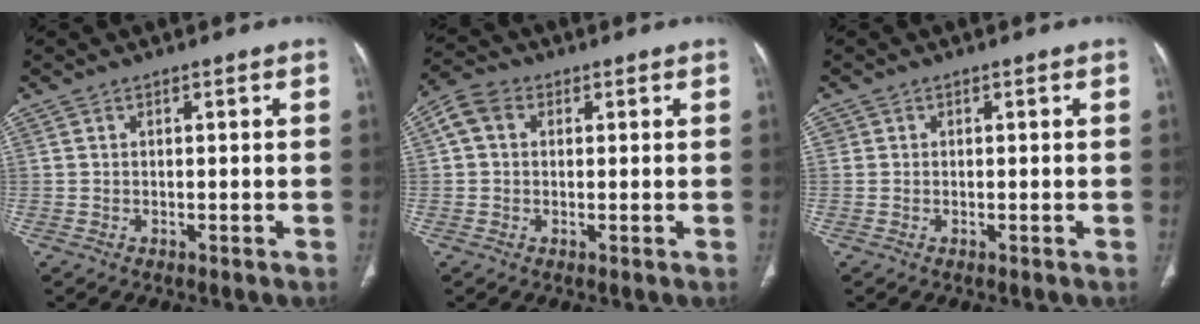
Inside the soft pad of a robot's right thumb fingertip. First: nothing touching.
{"total": 5.1, "force": [1.1, 4.0, 2.9], "torque": [-0.057, 0.017, 0.017]}
{"total": 0.7, "force": [0.2, 0.6, 0.0], "torque": [0.005, 0.003, 0.002]}